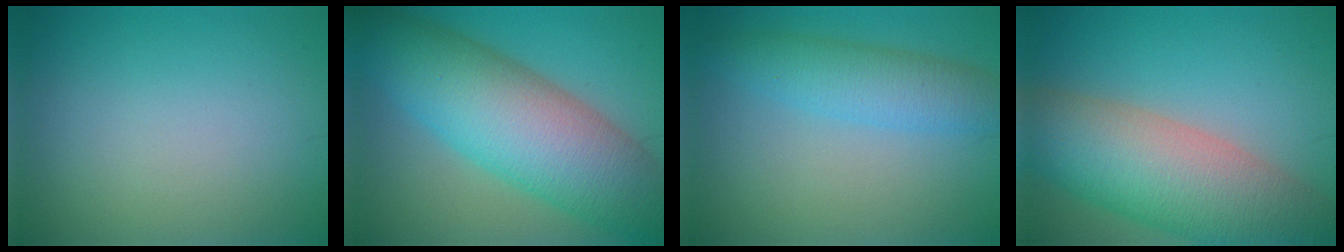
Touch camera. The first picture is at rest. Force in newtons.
{"total": 12.4, "press": 12.4, "slide": 0.4}
{"total": 4.4, "press": 4.4, "slide": 0.1}
{"total": 11.5, "press": 11.5, "slide": 0.7}